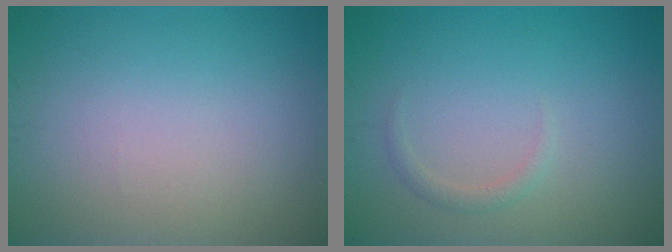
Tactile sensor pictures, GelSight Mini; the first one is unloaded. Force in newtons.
{"total": 1.0, "press": 1.0, "slide": 0.1}